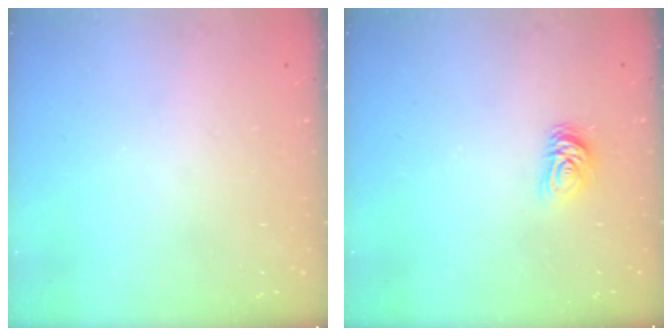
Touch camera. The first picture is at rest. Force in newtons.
{"total": 5.2, "press": 5.2, "slide": 0.7}